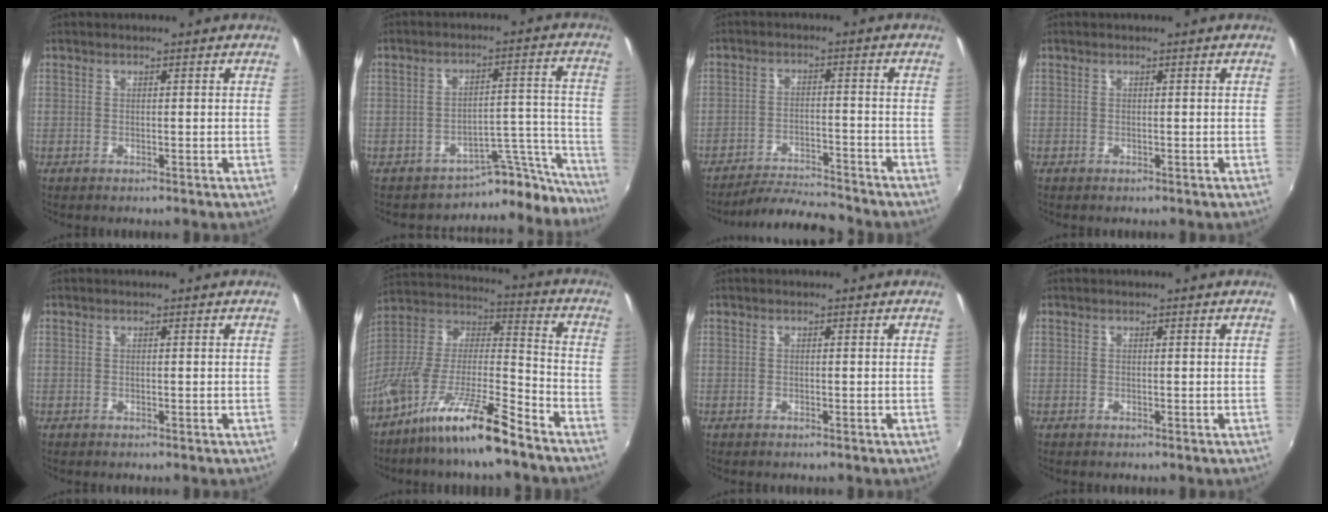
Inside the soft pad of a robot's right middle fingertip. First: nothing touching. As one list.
[{"total": 12.4, "force": [-11.6, 4.2, 1.3], "torque": [0.018, 0.064, -0.163]}, {"total": 8.9, "force": [-8.6, 0.7, 2.3], "torque": [-0.064, 0.000, -0.135]}, {"total": 0.0}, {"total": 0.0}, {"total": 17.7, "force": [-12.6, 2.5, 12.2], "torque": [-0.222, -0.009, -0.235]}, {"total": 0.0}, {"total": 0.0}]